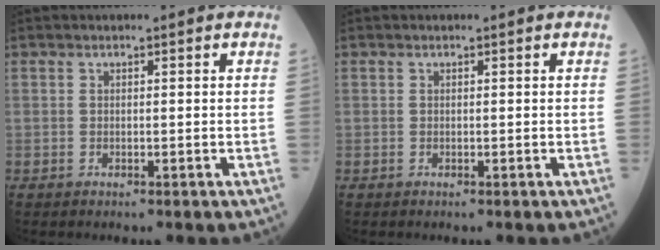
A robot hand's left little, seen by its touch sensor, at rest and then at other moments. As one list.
[{"total": 0.0}]